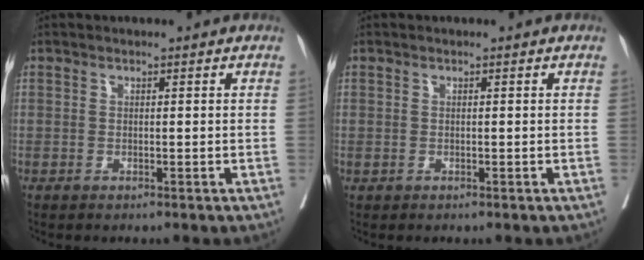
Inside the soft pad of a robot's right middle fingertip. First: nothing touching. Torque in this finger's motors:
{"motor_torque": [0.15, -0.17, 0.03, 0.00]}